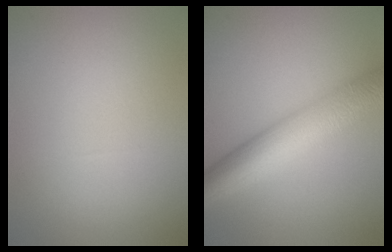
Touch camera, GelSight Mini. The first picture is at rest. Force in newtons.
{"total": 8.6, "press": 8.6, "slide": 0.2}